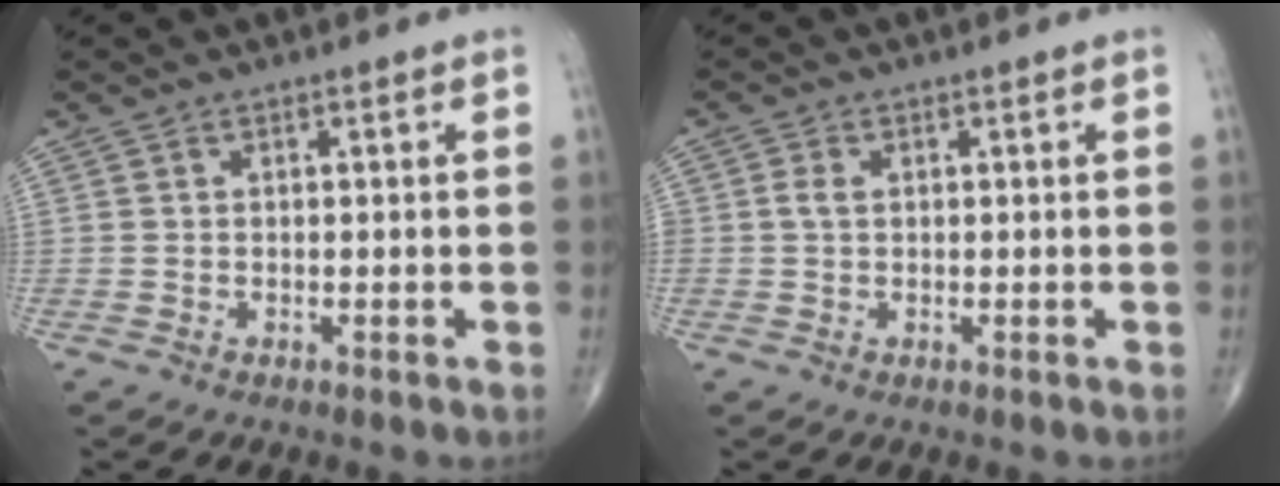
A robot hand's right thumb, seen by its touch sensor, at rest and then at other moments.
{"total": 1.9, "force": [0.3, 1.3, 1.4], "torque": [-0.029, 0.006, 0.007]}